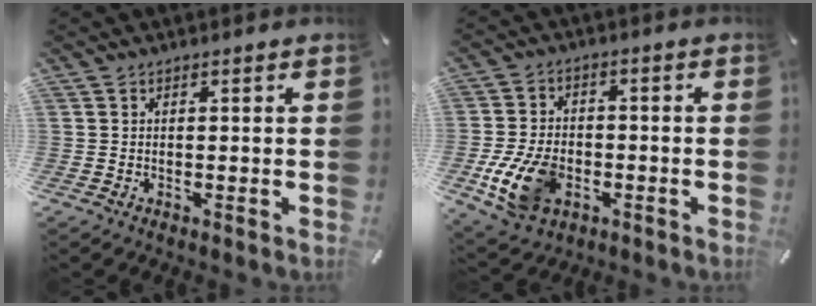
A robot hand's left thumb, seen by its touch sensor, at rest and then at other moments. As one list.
[{"total": 13.3, "force": [-4.2, 9.3, 8.6], "torque": [-0.181, 0.009, -0.071]}]